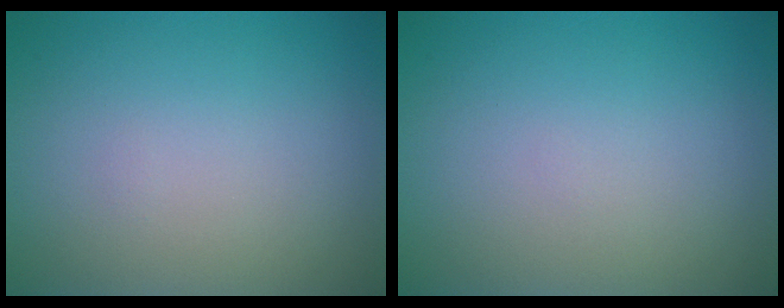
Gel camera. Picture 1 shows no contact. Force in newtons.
{"total": 0.0}